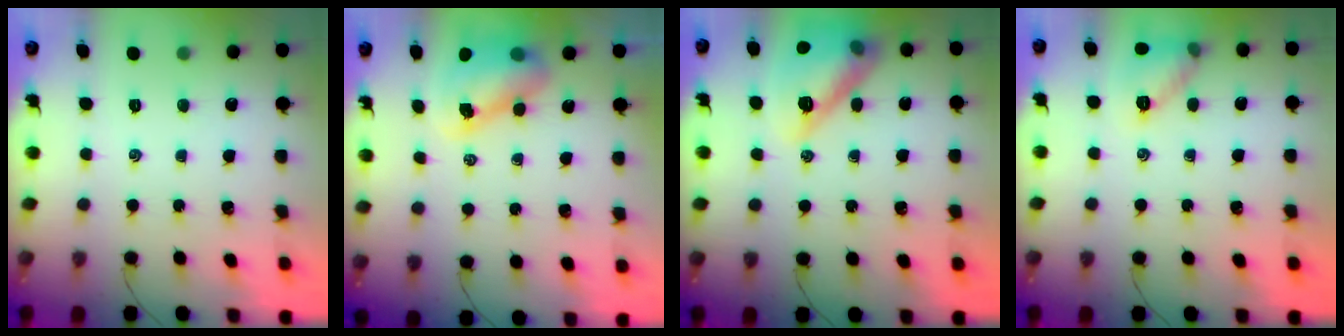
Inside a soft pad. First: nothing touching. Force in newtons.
{"total": 8.2, "press": 8.0, "slide": 1.8}
{"total": 17.4, "press": 17.1, "slide": 3.0}
{"total": 9.4, "press": 9.3, "slide": 0.9}